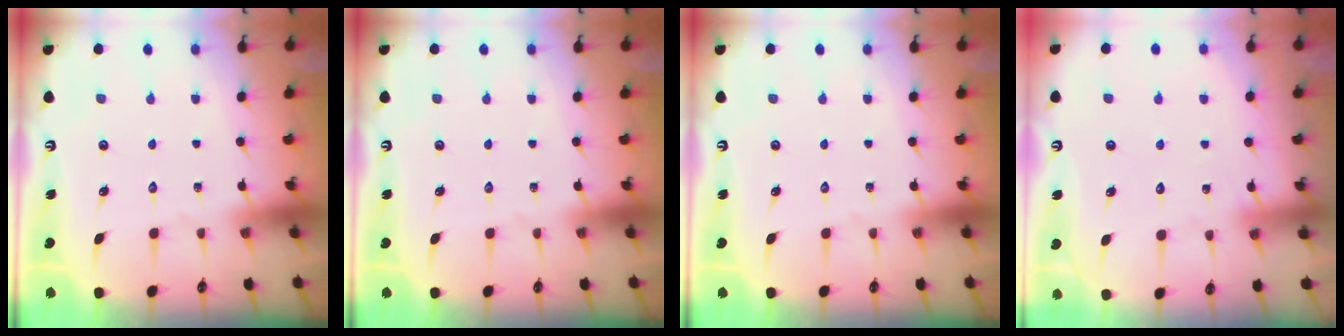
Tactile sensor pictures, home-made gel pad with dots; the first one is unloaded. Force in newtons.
{"total": 0.0}
{"total": 0.0}
{"total": 5.6, "press": 5.6, "slide": 0.5}